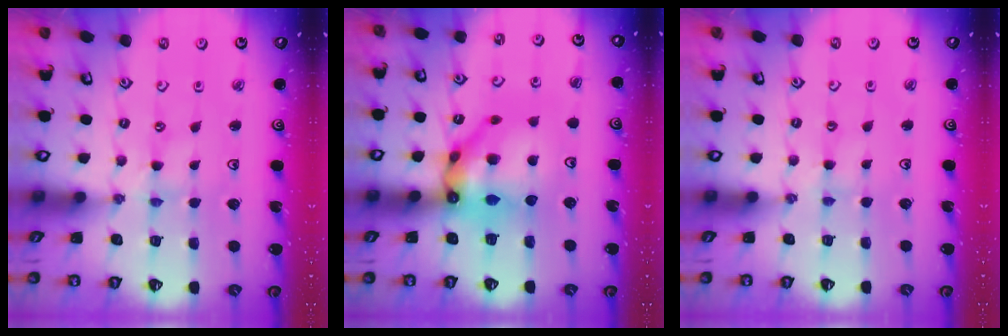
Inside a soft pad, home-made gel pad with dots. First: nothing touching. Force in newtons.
{"total": 14.7, "press": 14.6, "slide": 1.6}
{"total": 1.4, "press": 1.4, "slide": 0.3}